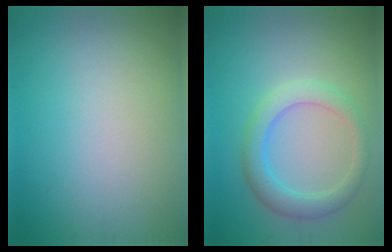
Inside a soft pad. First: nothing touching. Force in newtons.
{"total": 3.4, "press": 3.4, "slide": 0.2}